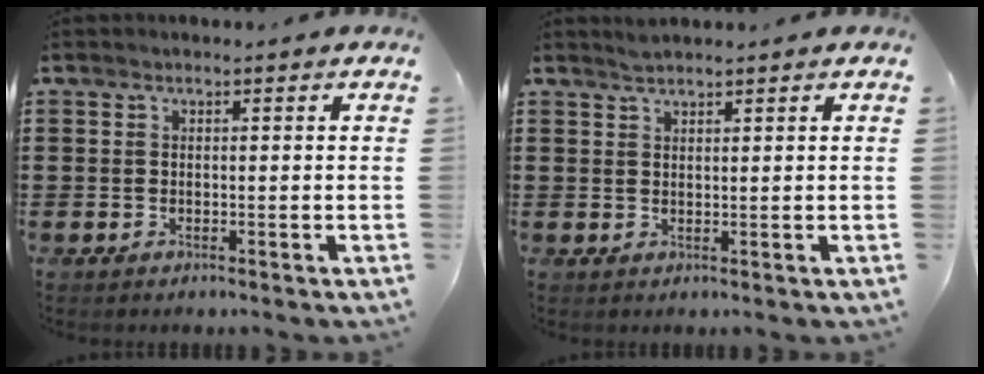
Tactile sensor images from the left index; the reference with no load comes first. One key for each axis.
{"total": 1.3, "fx": 1.3, "fy": 0.0, "fz": 0.3, "tx": -0.008, "ty": 0.000, "tz": 0.024}